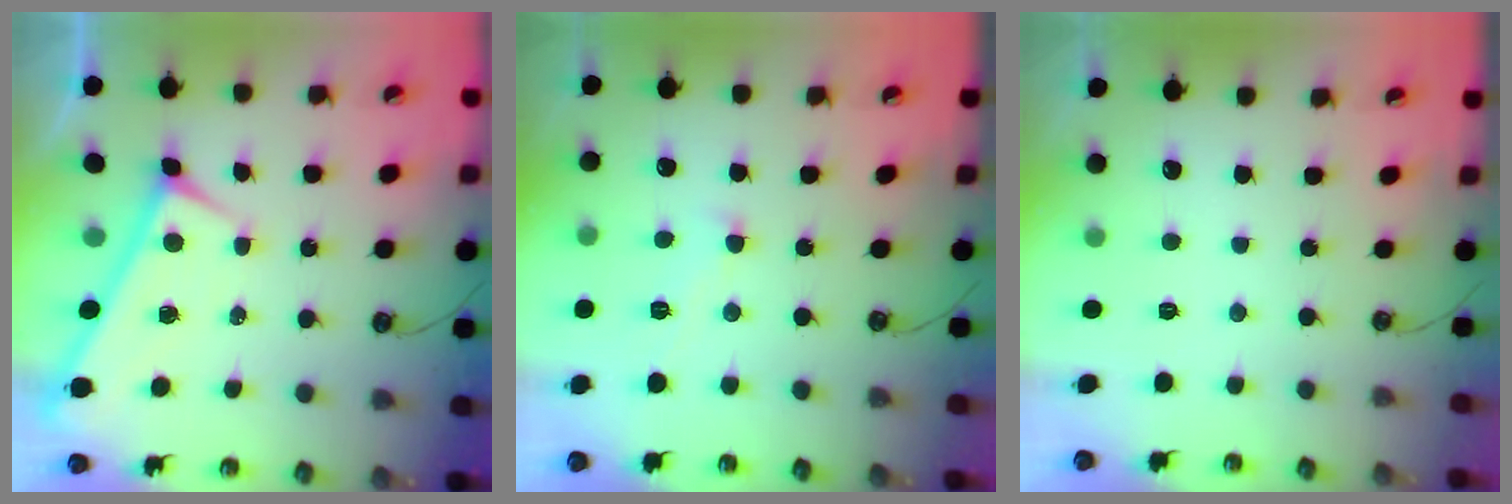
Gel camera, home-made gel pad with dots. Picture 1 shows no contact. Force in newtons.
{"total": 3.5, "press": 3.5, "slide": 0.2}
{"total": 0.0}